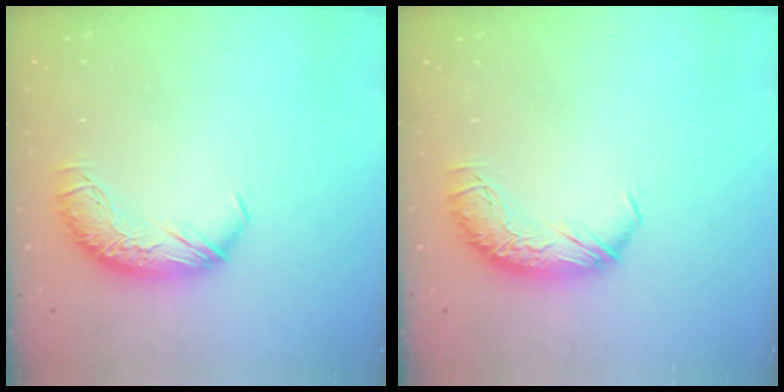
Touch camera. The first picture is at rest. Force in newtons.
{"total": 0.0}